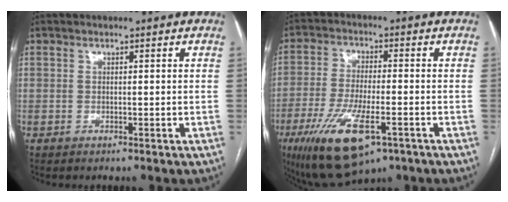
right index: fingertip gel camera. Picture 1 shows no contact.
{"total": 13.8, "force": [-6.9, 4.2, 11.2], "torque": [-0.219, -0.020, -0.110]}